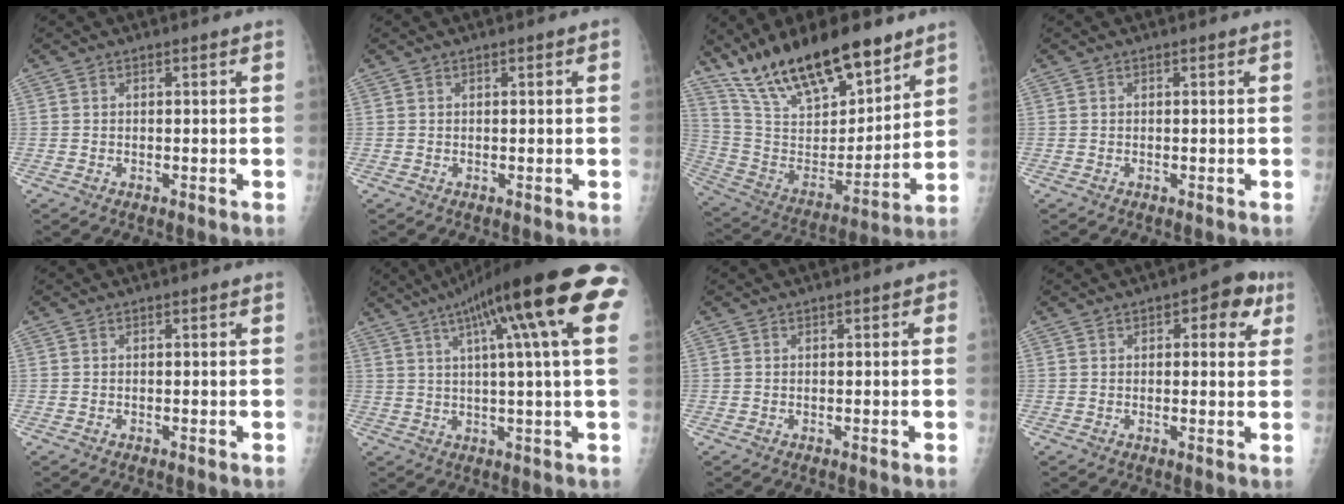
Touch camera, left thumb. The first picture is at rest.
{"total": 1.1, "force": [0.4, 0.3, 1.0], "torque": [-0.014, 0.002, 0.005]}
{"total": 24.0, "force": [17.5, 8.5, 14.1], "torque": [-0.212, -0.067, 0.314]}
{"total": 0.0}
{"total": 0.0}
{"total": 22.8, "force": [9.3, 3.4, 20.5], "torque": [-0.296, 0.024, 0.122]}
{"total": 1.5, "force": [0.4, 0.8, 1.2], "torque": [-0.009, 0.004, 0.001]}
{"total": 6.9, "force": [3.0, 3.5, 5.2], "torque": [-0.029, -0.002, 0.026]}